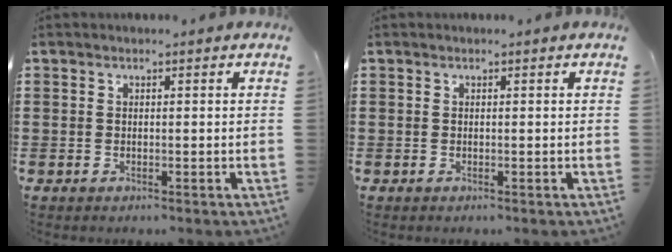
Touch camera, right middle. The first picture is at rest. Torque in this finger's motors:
{"motor_torque": [0.00, 0.00, 0.04, -0.01]}